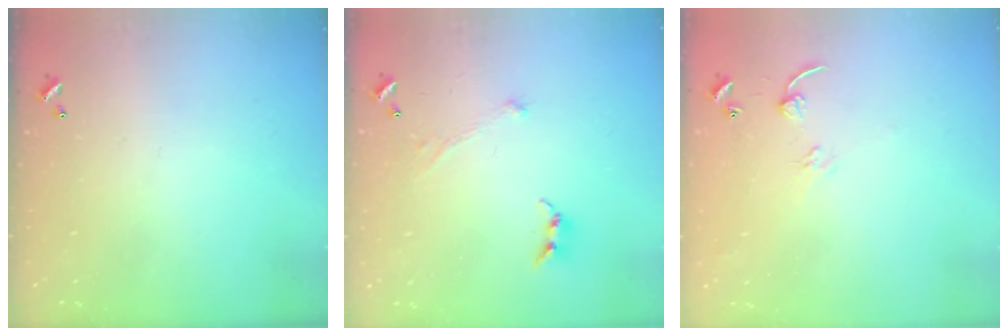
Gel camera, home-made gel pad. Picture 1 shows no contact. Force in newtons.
{"total": 0.0}
{"total": 5.2, "press": 5.1, "slide": 0.6}